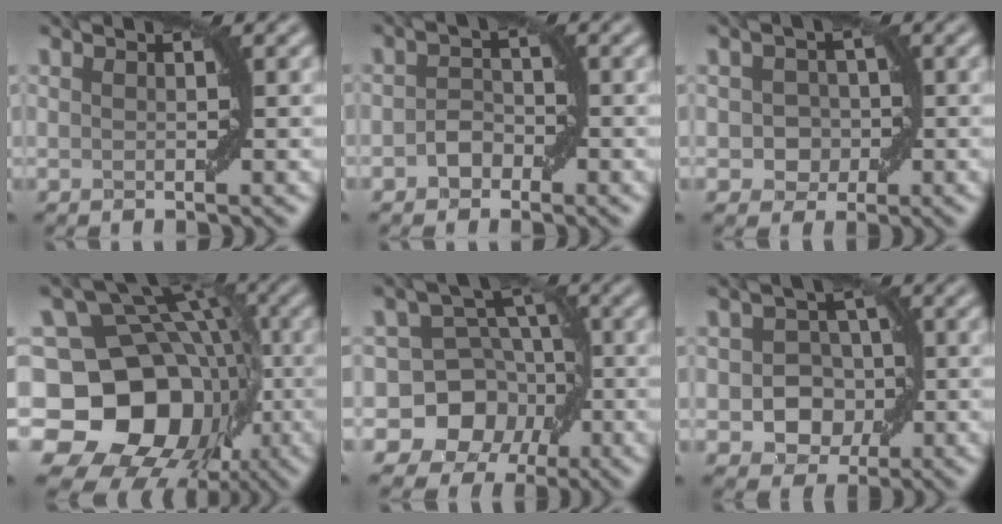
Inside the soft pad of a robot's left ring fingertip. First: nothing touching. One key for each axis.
{"total": 1.9, "fx": -1.1, "fy": 1.4, "fz": 0.8, "tx": -0.013, "ty": 0.007, "tz": -0.020}
{"total": 2.2, "fx": -0.3, "fy": 2.0, "fz": 0.9, "tx": 0.000, "ty": 0.001, "tz": -0.011}
{"total": 19.0, "fx": -4.9, "fy": 15.9, "fz": 9.3, "tx": -0.138, "ty": 0.010, "tz": -0.110}
{"total": 7.9, "fx": -2.8, "fy": 7.1, "fz": 2.2, "tx": -0.017, "ty": 0.015, "tz": -0.072}
{"total": 4.4, "fx": -0.9, "fy": 3.6, "fz": 2.3, "tx": -0.007, "ty": 0.000, "tz": -0.023}